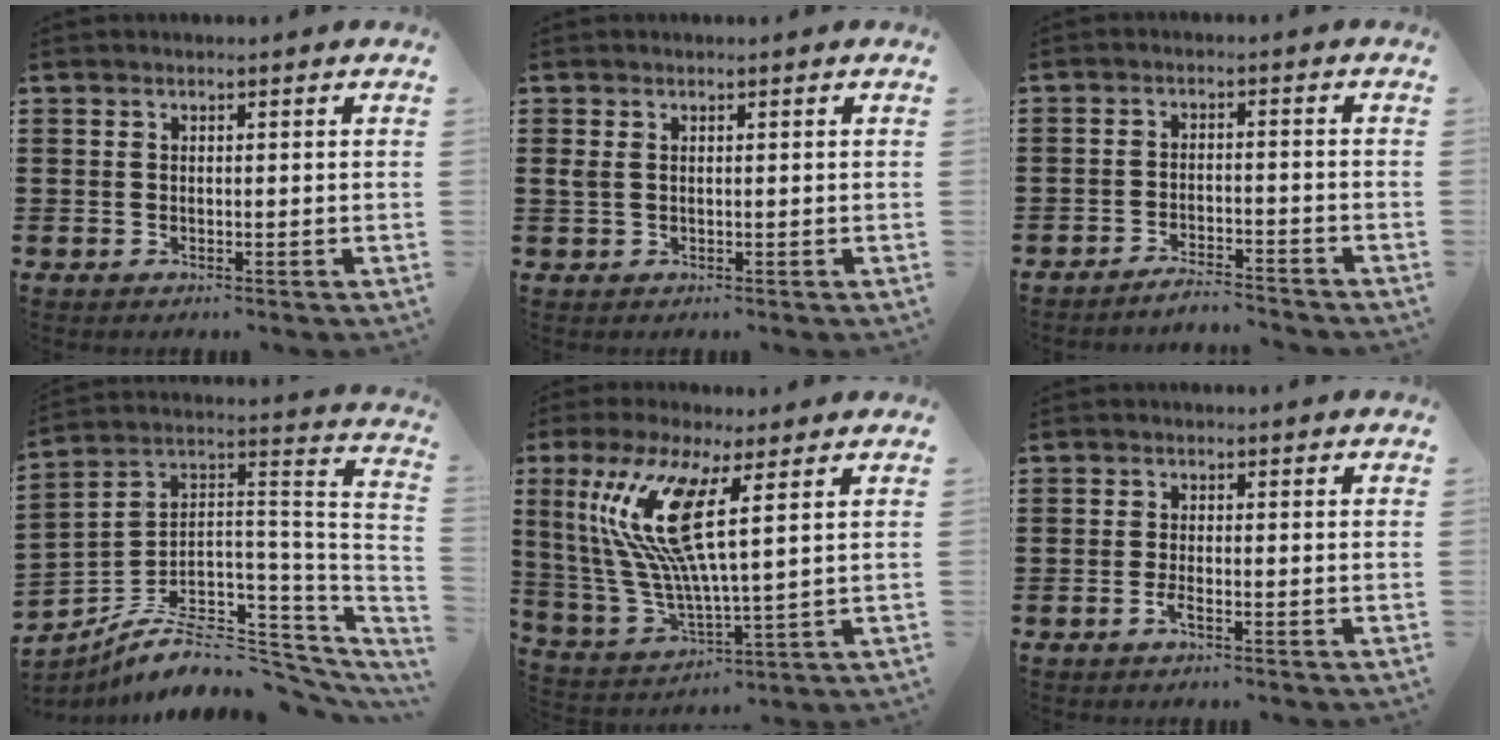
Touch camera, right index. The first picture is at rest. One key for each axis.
{"total": 1.1, "fx": 0.4, "fy": 0.6, "fz": 0.8, "tx": -0.026, "ty": 0.002, "tz": 0.003}
{"total": 3.3, "fx": -3.3, "fy": 0.0, "fz": 0.4, "tx": -0.010, "ty": 0.002, "tz": -0.068}
{"total": 8.7, "fx": -6.6, "fy": 3.4, "fz": 4.6, "tx": -0.083, "ty": 0.007, "tz": -0.123}
{"total": 13.7, "fx": 5.1, "fy": 2.4, "fz": 12.5, "tx": -0.275, "ty": -0.015, "tz": 0.084}
{"total": 1.5, "fx": -0.7, "fy": 0.2, "fz": 1.3, "tx": -0.031, "ty": -0.004, "tz": -0.014}